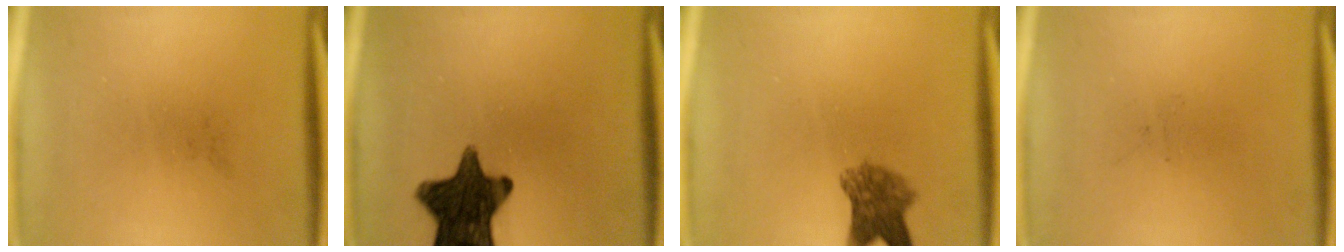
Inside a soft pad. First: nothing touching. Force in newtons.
{"total": 13.8}
{"total": 5.4}
{"total": 0.0}